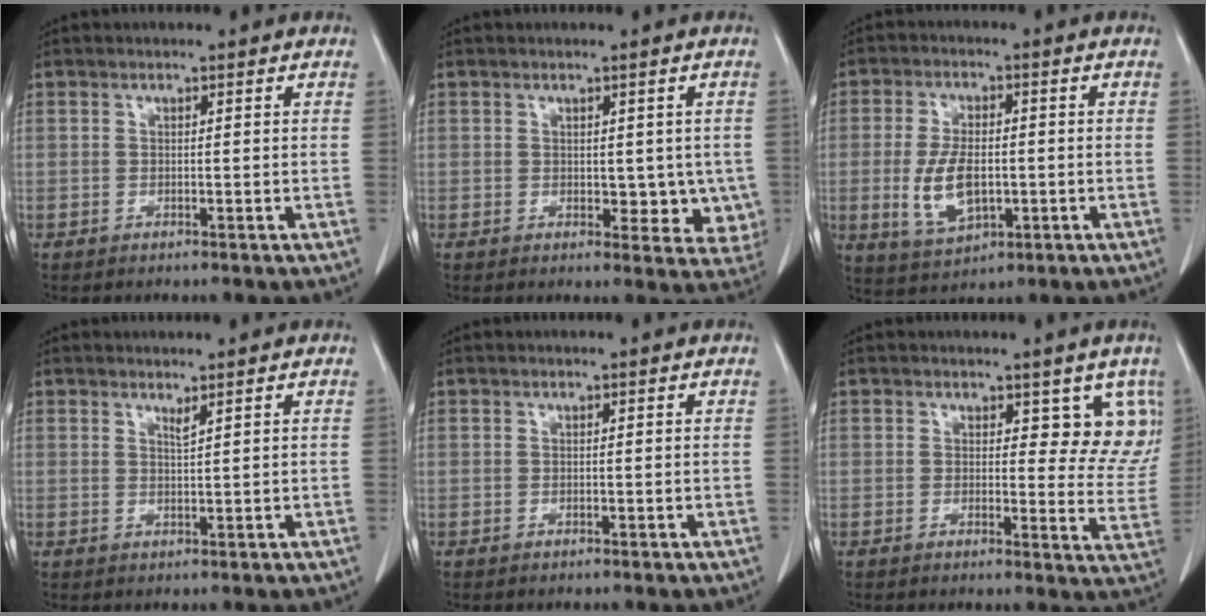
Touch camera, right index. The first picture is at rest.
{"total": 5.5, "force": [0.1, 3.5, 4.2], "torque": [-0.022, -0.004, 0.006]}
{"total": 8.2, "force": [-1.4, 3.9, 7.0], "torque": [-0.148, -0.002, -0.015]}
{"total": 1.0, "force": [0.8, -0.2, 0.6], "torque": [-0.013, -0.009, 0.016]}
{"total": 0.0}
{"total": 7.2, "force": [4.4, 3.9, 4.2], "torque": [-0.020, -0.017, 0.041]}